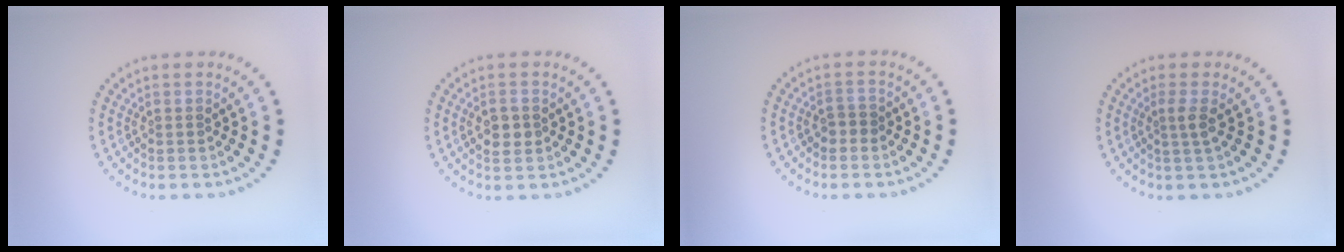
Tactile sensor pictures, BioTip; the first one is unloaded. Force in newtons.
{"total": 2.0, "press": 1.9, "slide": 0.3}
{"total": 1.1, "press": 1.0, "slide": 0.4}
{"total": 1.5, "press": 1.0, "slide": 1.1}